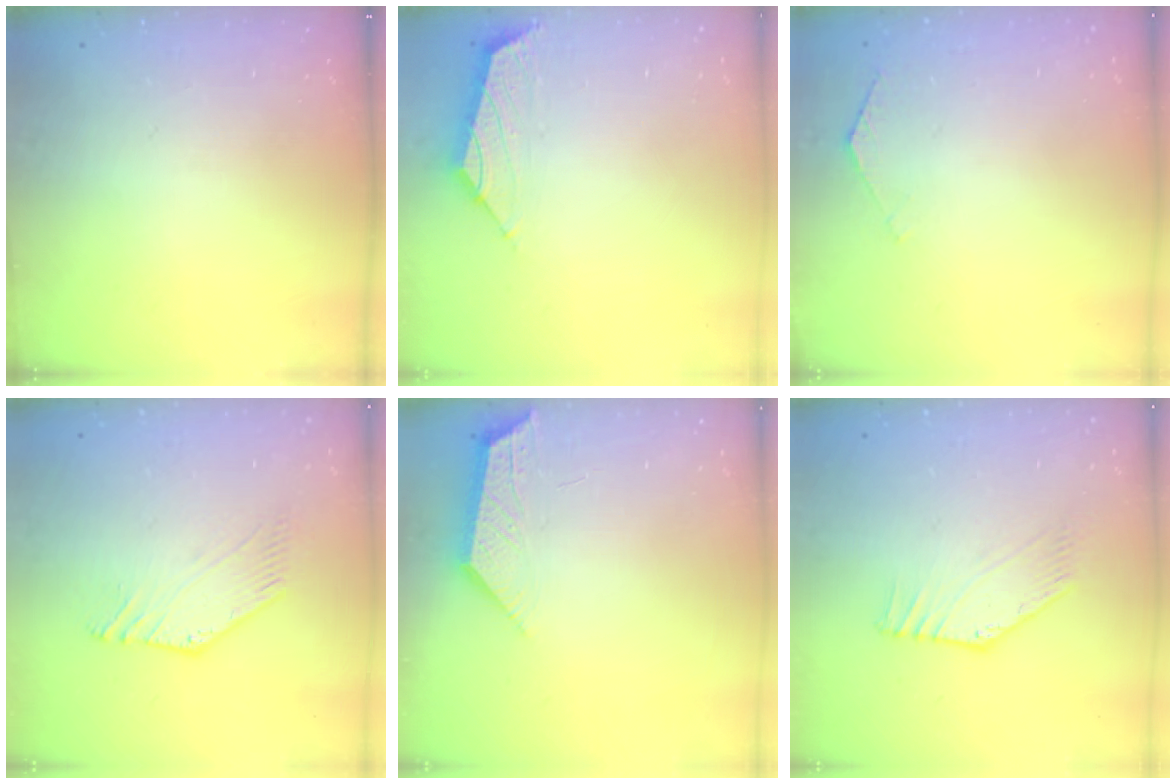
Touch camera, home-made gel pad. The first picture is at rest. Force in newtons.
{"total": 1.6, "press": 1.5, "slide": 0.7}
{"total": 1.3, "press": 1.2, "slide": 0.4}
{"total": 0.0}
{"total": 3.7, "press": 3.7, "slide": 0.6}
{"total": 2.9, "press": 2.9, "slide": 0.2}